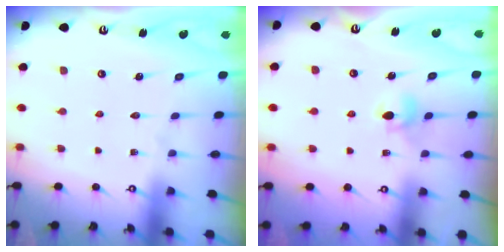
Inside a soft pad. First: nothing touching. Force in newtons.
{"total": 5.6, "press": 5.5, "slide": 0.7}